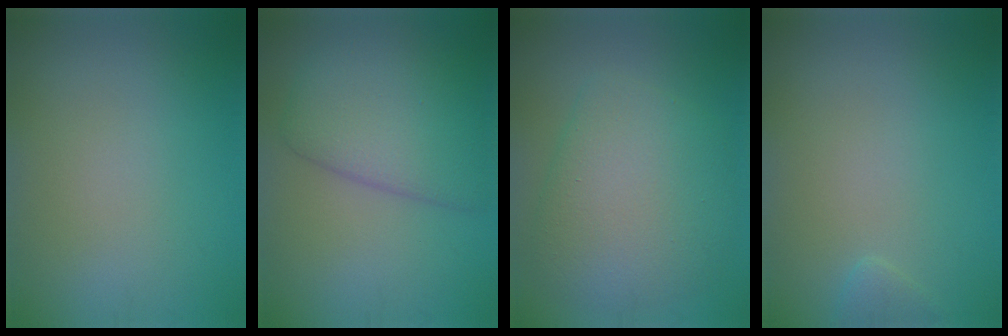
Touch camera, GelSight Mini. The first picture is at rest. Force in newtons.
{"total": 5.9, "press": 5.9, "slide": 0.3}
{"total": 7.0, "press": 7.0, "slide": 0.2}
{"total": 0.8, "press": 0.8, "slide": 0.1}